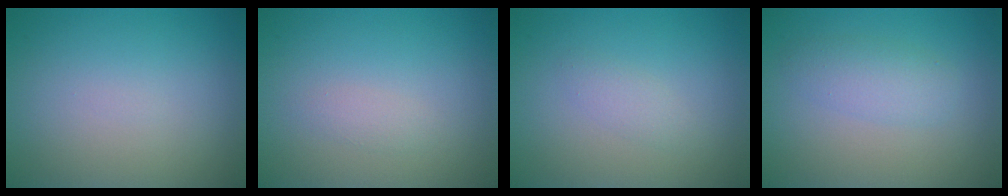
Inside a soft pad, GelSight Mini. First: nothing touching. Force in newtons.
{"total": 0.9, "press": 0.9, "slide": 0.0}
{"total": 1.2, "press": 1.2, "slide": 0.0}
{"total": 2.4, "press": 2.4, "slide": 0.0}